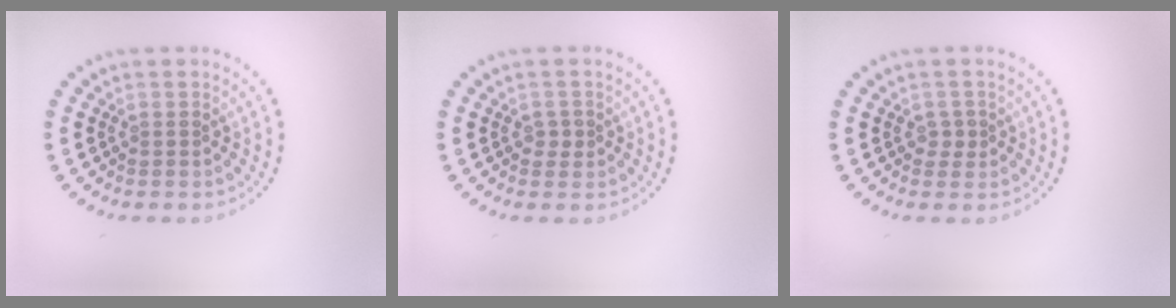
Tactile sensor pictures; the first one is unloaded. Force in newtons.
{"total": 1.1, "press": 1.0, "slide": 0.5}
{"total": 1.1, "press": 0.9, "slide": 0.5}